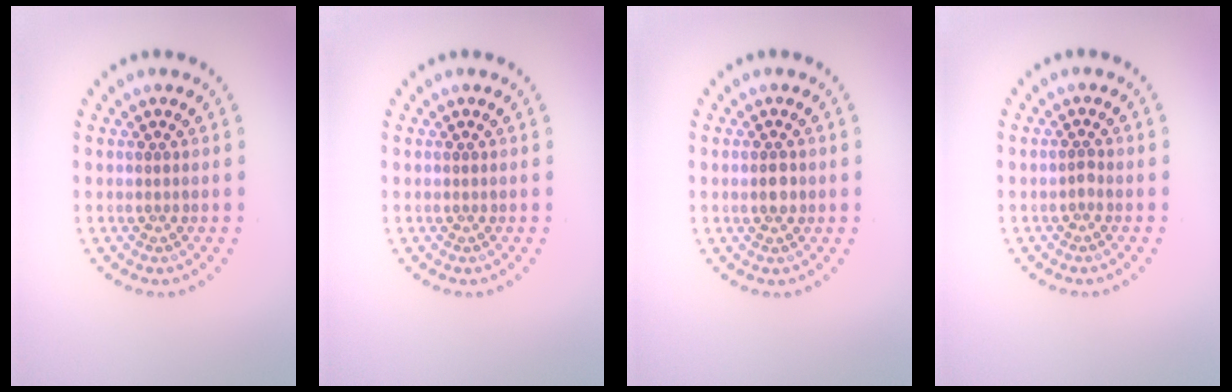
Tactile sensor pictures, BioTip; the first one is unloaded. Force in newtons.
{"total": 0.0}
{"total": 1.6, "press": 1.5, "slide": 0.3}
{"total": 0.5, "press": 0.4, "slide": 0.3}